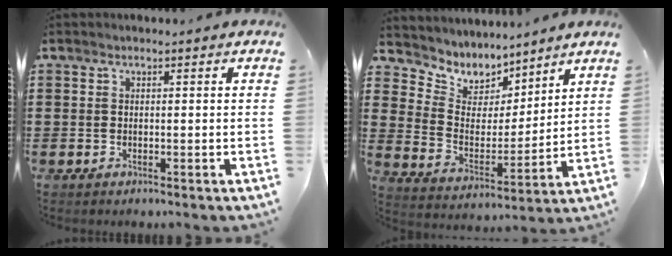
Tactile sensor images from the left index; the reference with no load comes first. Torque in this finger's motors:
{"motor_torque": [0.19, -0.13, -0.34, -0.12]}